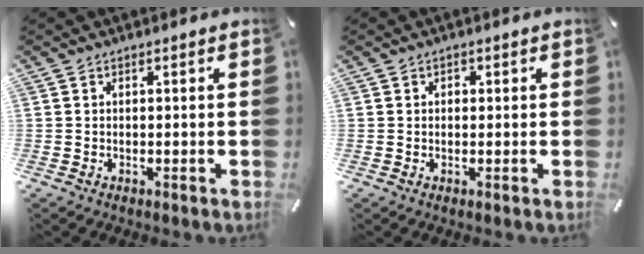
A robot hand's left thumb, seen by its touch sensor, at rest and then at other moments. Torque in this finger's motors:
{"motor_torque": [0.18, 0.52, 0.00, -0.09, -0.03]}